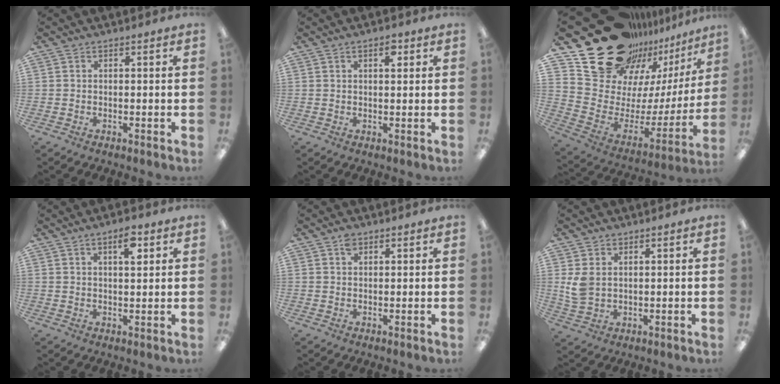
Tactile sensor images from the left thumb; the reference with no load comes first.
{"total": 3.0, "force": [1.6, 1.2, 2.1], "torque": [-0.021, -0.005, 0.022]}
{"total": 25.2, "force": [19.3, 13.3, 9.0], "torque": [-0.126, -0.151, 0.377]}
{"total": 5.2, "force": [2.7, 1.9, 4.0], "torque": [-0.055, -0.007, 0.039]}
{"total": 1.9, "force": [1.2, 1.1, 1.0], "torque": [-0.015, -0.003, 0.020]}
{"total": 5.1, "force": [1.4, 3.8, 3.1], "torque": [-0.067, -0.002, 0.025]}